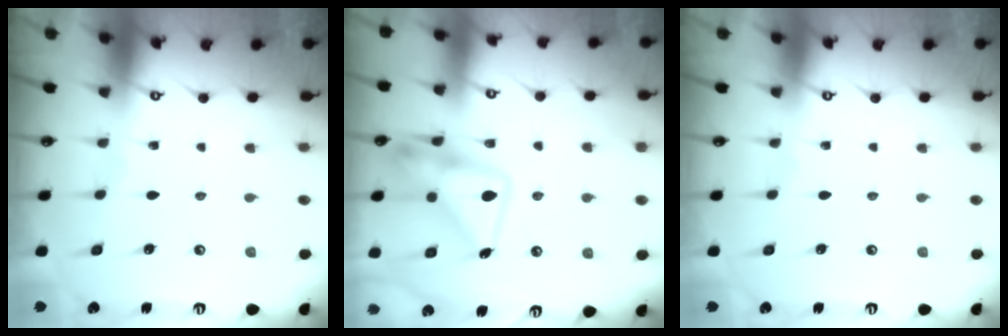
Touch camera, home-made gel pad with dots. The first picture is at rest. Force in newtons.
{"total": 17.9, "press": 17.8, "slide": 1.7}
{"total": 0.0}